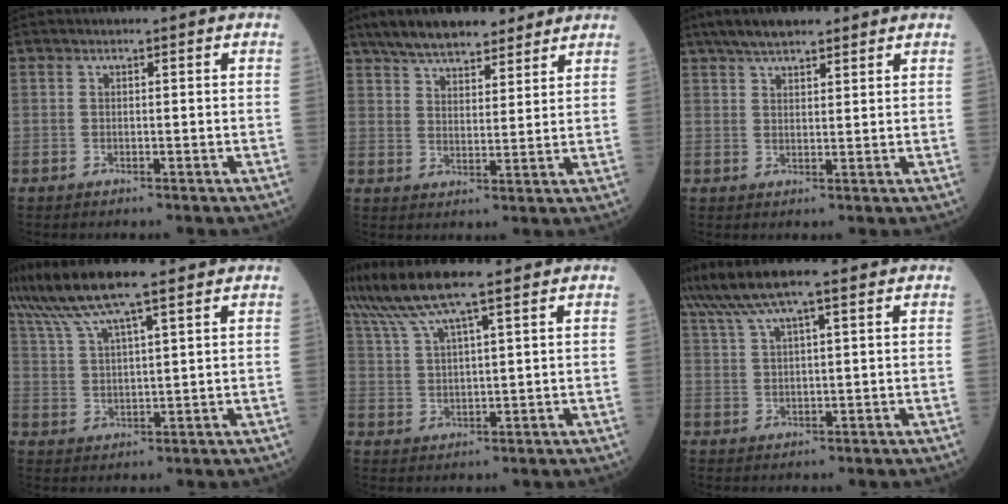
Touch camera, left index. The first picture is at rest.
{"total": 12.5, "force": [10.3, 3.9, 5.9], "torque": [-0.091, 0.030, 0.165]}
{"total": 7.0, "force": [5.5, 1.8, 3.8], "torque": [-0.065, 0.029, 0.094]}
{"total": 11.1, "force": [8.4, 0.9, 7.2], "torque": [-0.139, 0.033, 0.154]}
{"total": 9.2, "force": [7.0, 0.0, 5.9], "torque": [-0.121, 0.029, 0.131]}
{"total": 10.1, "force": [7.5, 1.2, 6.6], "torque": [-0.128, 0.045, 0.130]}